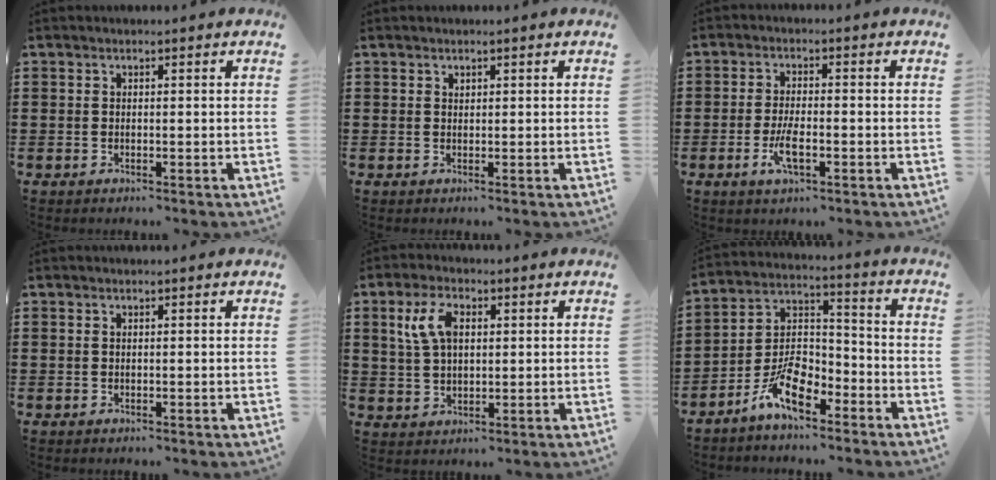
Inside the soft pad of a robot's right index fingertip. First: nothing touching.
{"total": 0.5, "force": [0.5, 0.1, 0.1], "torque": [-0.001, 0.001, 0.011]}
{"total": 4.5, "force": [-1.7, 1.4, 3.9], "torque": [-0.085, -0.003, -0.035]}
{"total": 0.0}
{"total": 6.4, "force": [1.9, 3.5, 5.0], "torque": [-0.117, 0.012, 0.029]}
{"total": 9.6, "force": [-6.4, 4.3, 5.8], "torque": [-0.123, 0.014, -0.121]}